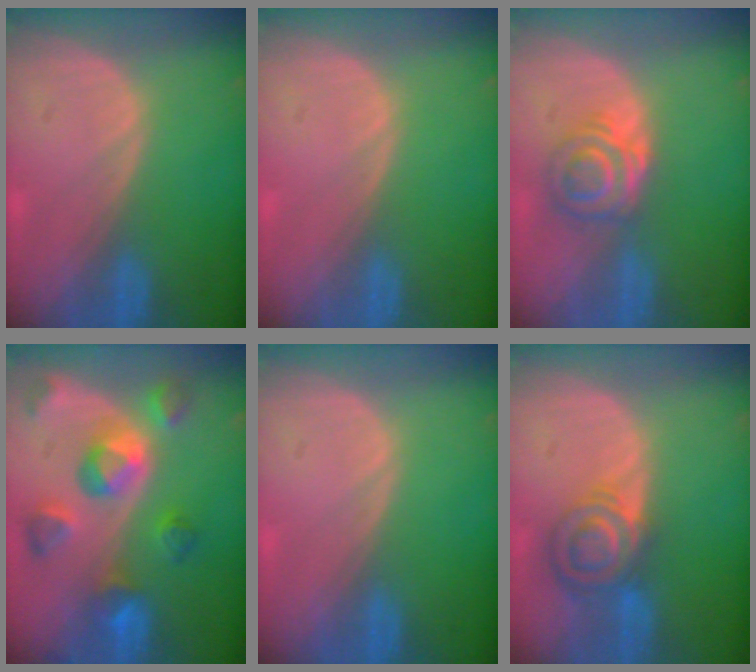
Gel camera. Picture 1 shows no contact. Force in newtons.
{"total": 0.0}
{"total": 5.4, "press": 5.1, "slide": 1.6}
{"total": 9.9, "press": 8.8, "slide": 4.6}
{"total": 0.0}
{"total": 7.0, "press": 6.3, "slide": 3.1}